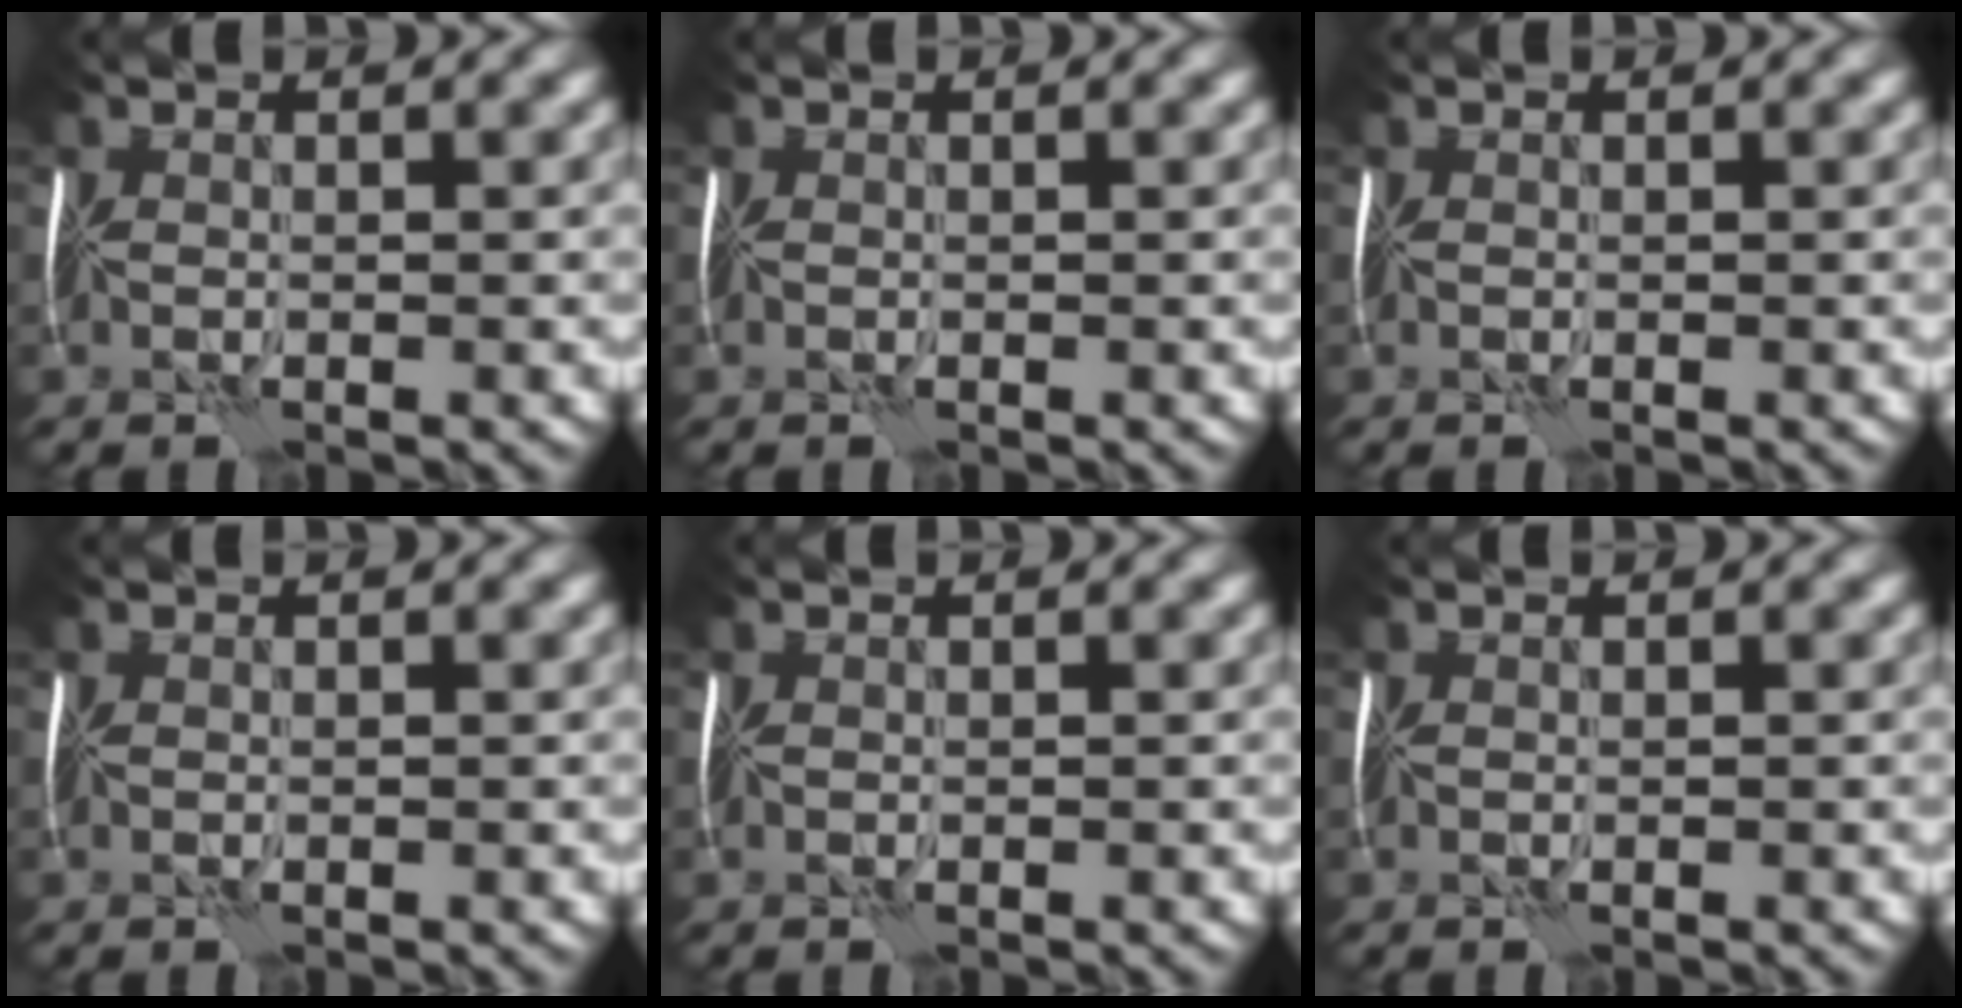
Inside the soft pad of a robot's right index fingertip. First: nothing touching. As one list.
[{"total": 0.0}, {"total": 0.0}, {"total": 0.0}, {"total": 0.0}, {"total": 0.0}]